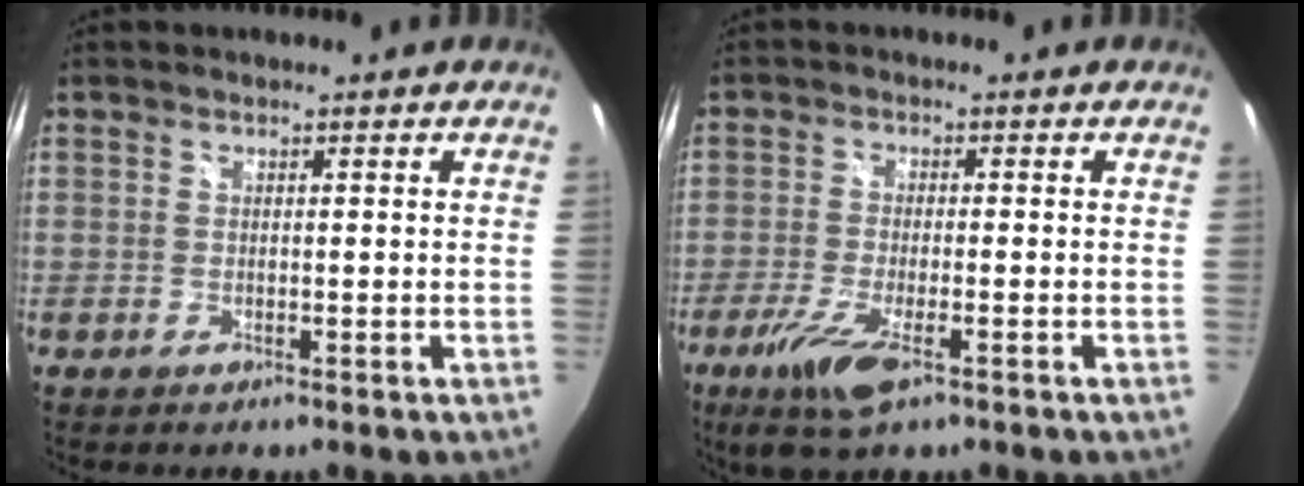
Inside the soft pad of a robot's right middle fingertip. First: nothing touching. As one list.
[{"total": 8.0, "force": [-4.6, 1.8, 6.3], "torque": [-0.146, -0.027, -0.085]}]